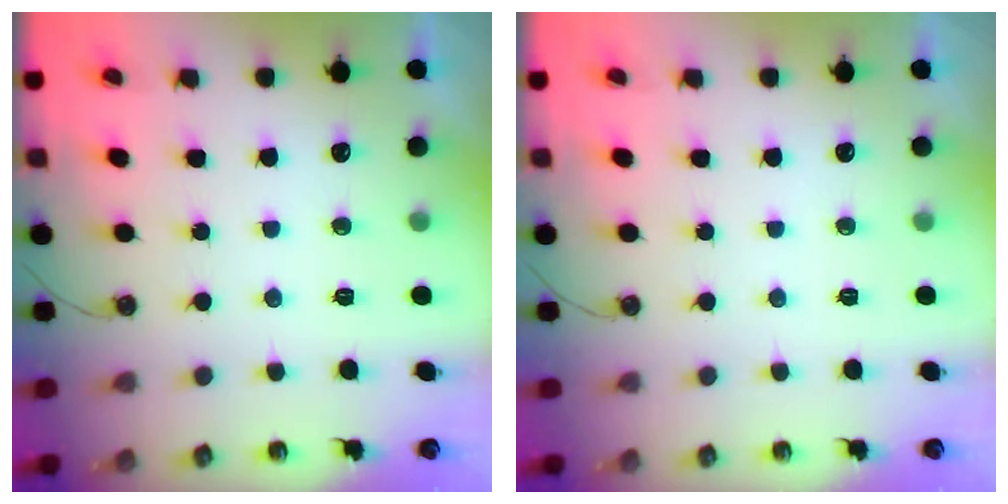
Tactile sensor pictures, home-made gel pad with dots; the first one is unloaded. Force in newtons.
{"total": 0.0}